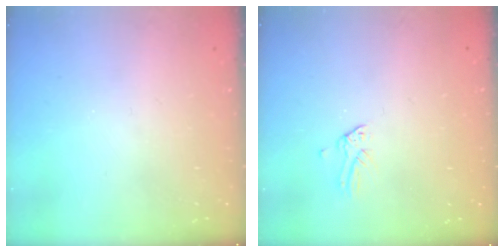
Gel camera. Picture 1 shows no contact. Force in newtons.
{"total": 0.0}